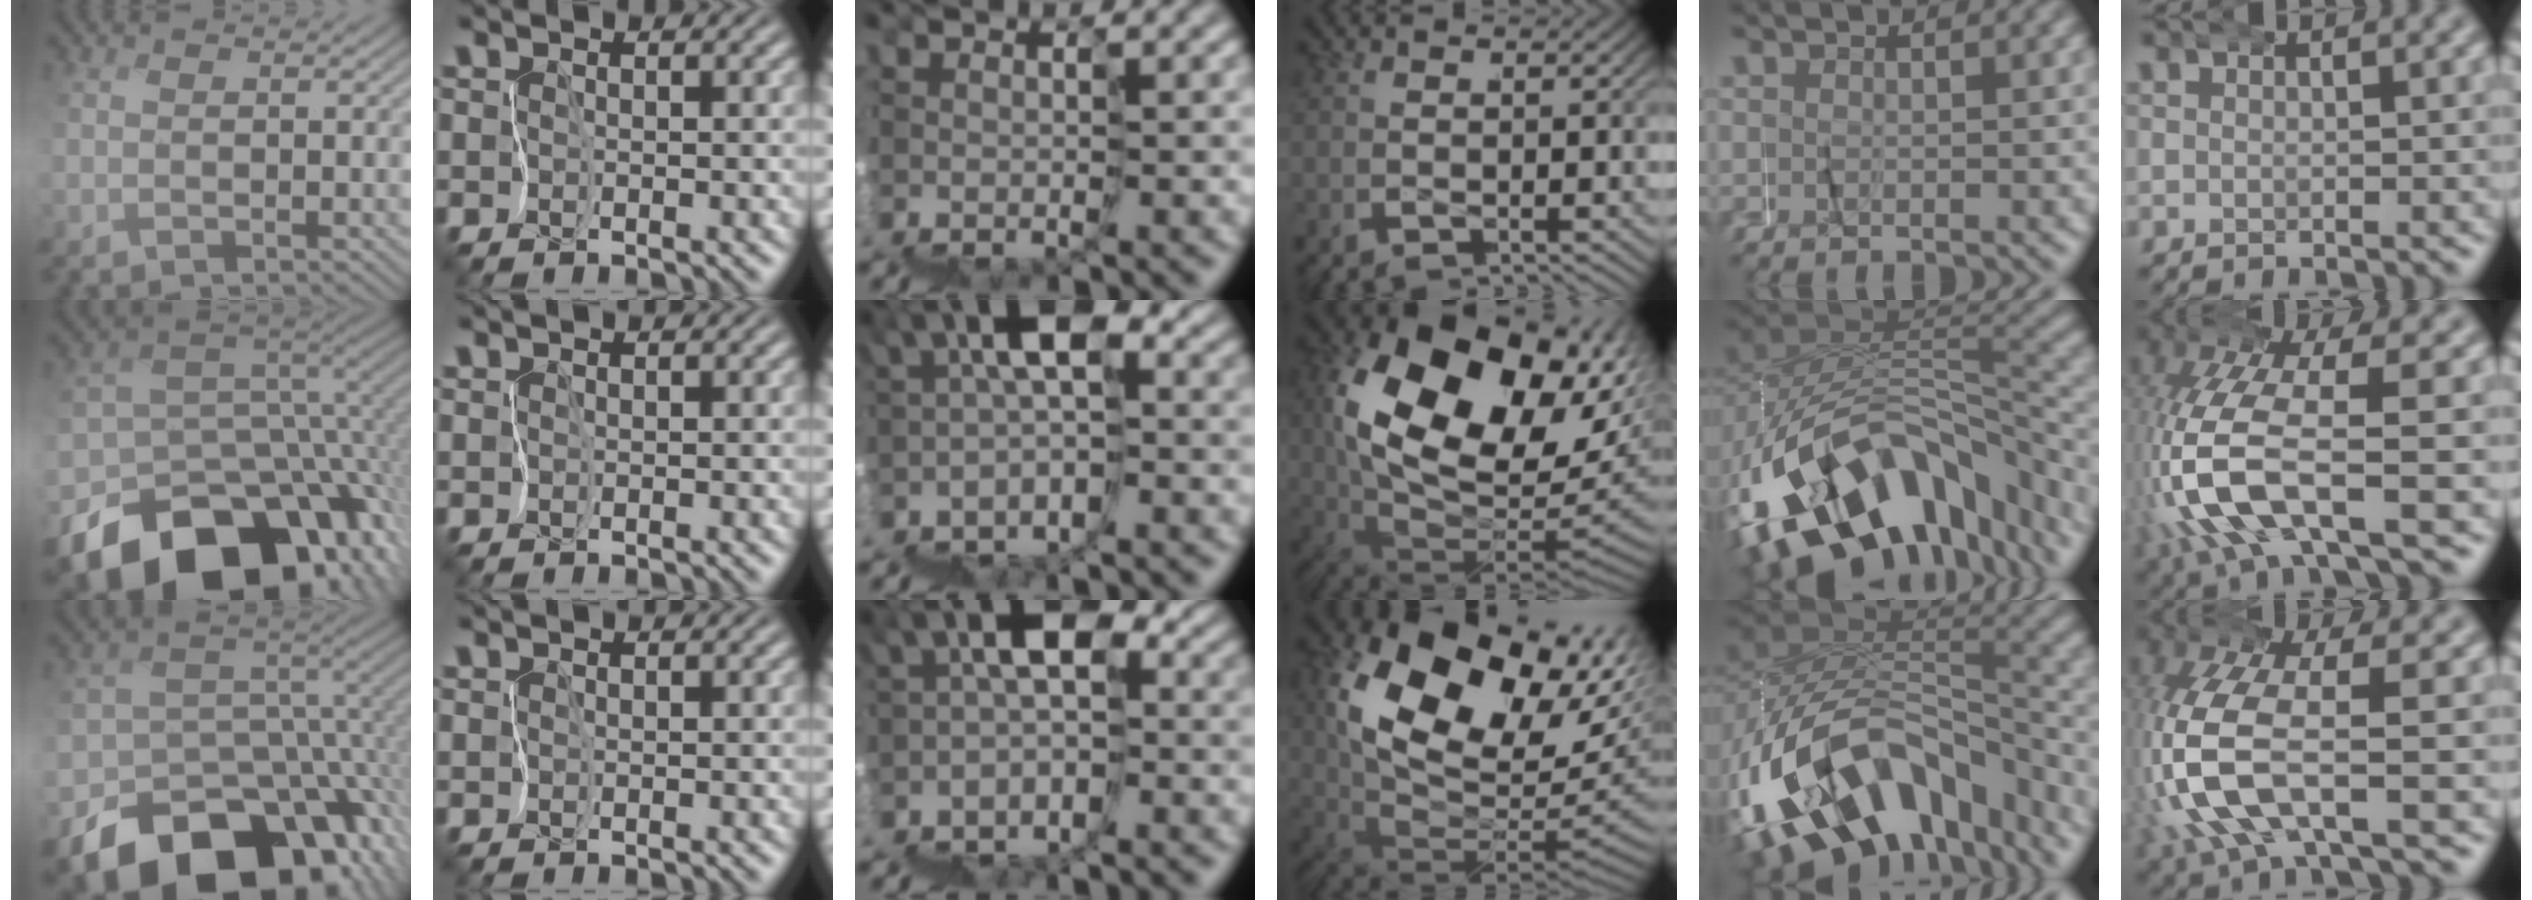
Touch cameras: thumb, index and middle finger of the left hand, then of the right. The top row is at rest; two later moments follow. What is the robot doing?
{"motion": "wrap", "object": "masking tape"}